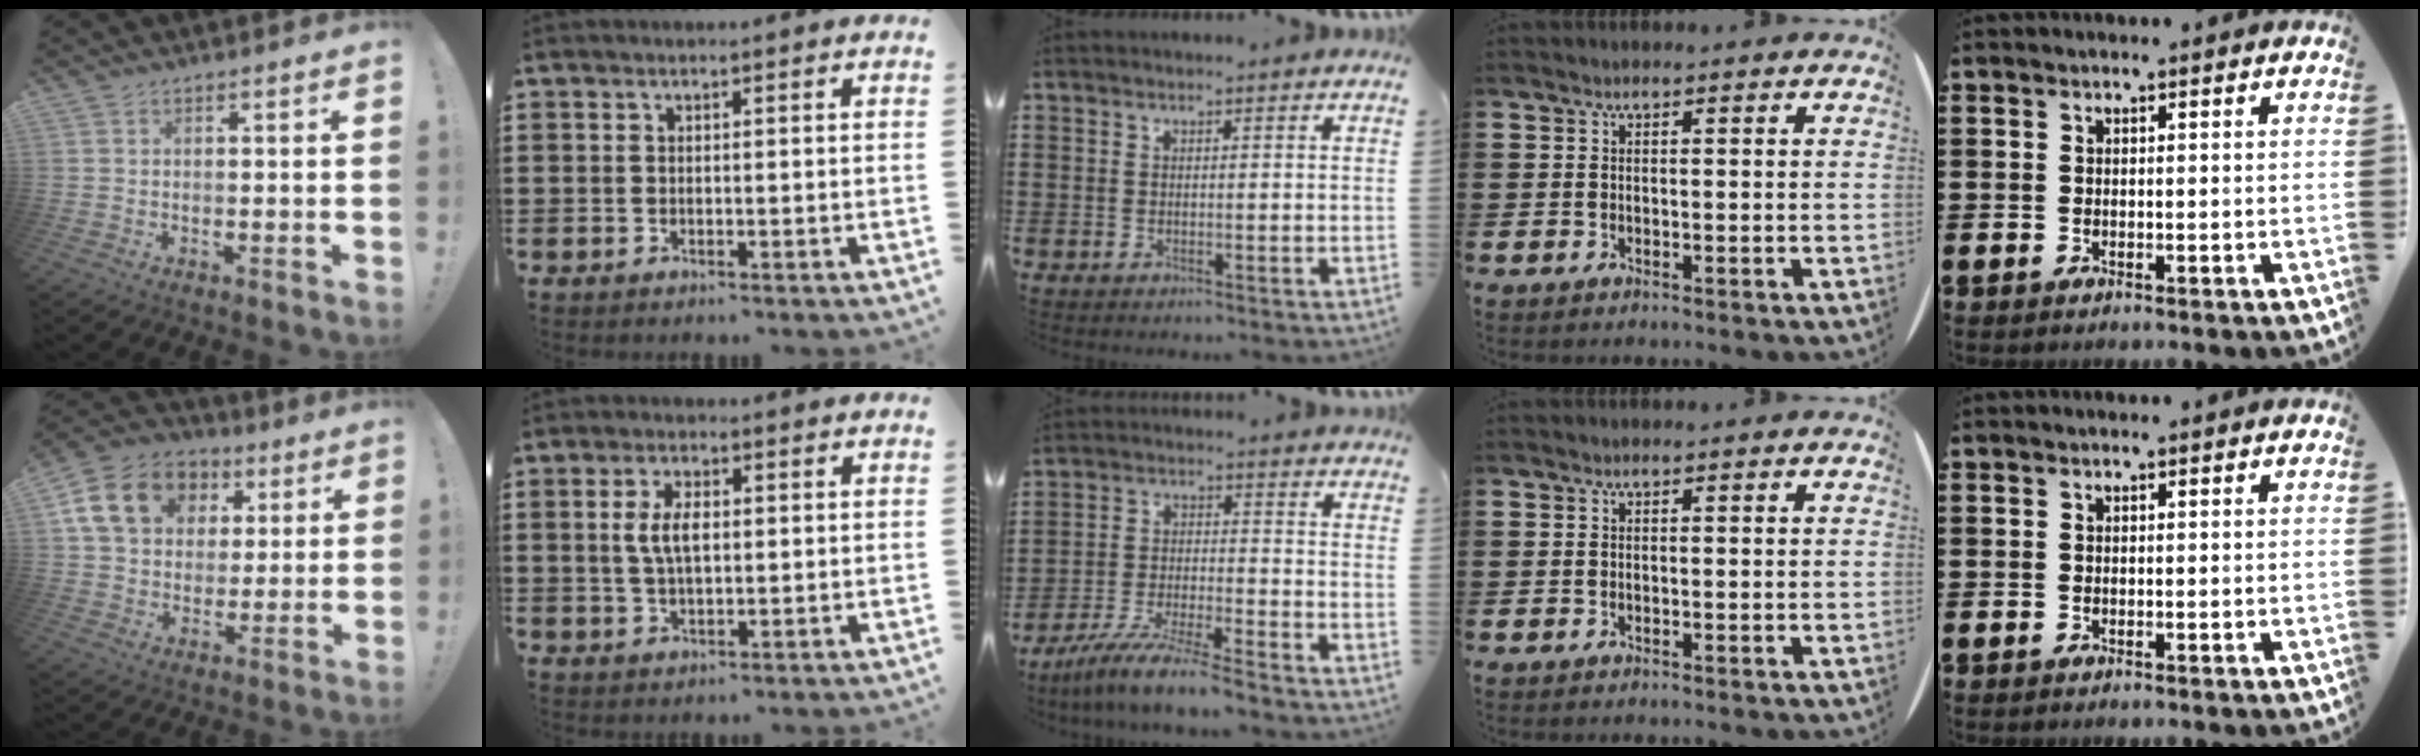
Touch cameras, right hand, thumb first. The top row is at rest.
{"thumb": {"total": 18.0, "force": [6.1, 13.9, 9.5], "torque": [-0.139, -0.007, 0.127]}, "index": {"total": 5.2, "force": [0.6, 2.3, 4.6], "torque": [-0.100, 0.007, 0.006]}, "middle": {"total": 7.7, "force": [-7.0, -0.4, 3.3], "torque": [-0.070, -0.009, -0.135]}}